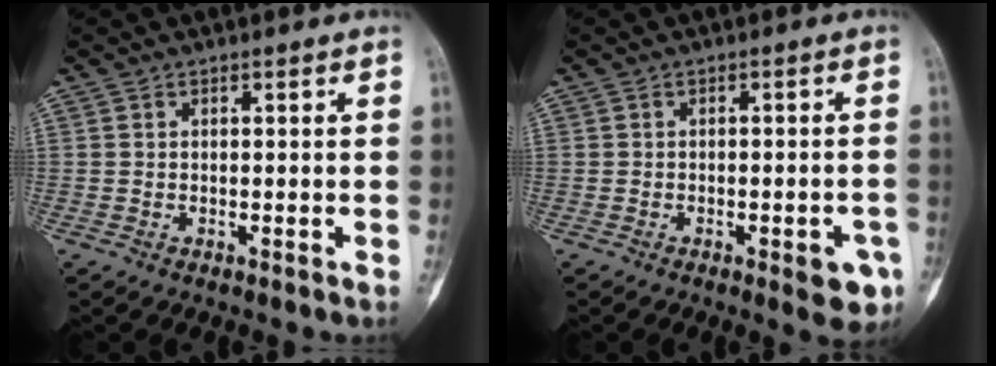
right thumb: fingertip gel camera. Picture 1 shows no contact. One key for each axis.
{"total": 5.5, "fx": -2.4, "fy": 2.1, "fz": 4.5, "tx": -0.039, "ty": 0.009, "tz": -0.023}